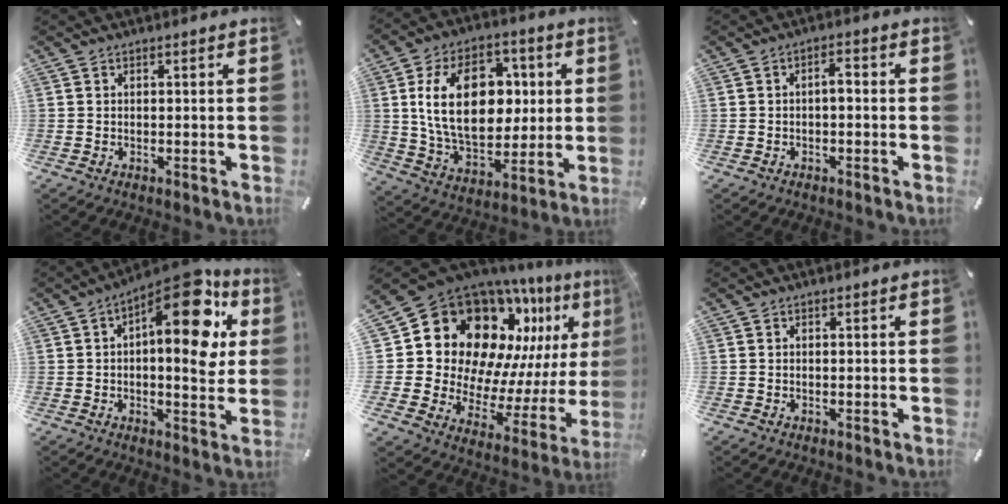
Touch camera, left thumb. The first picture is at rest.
{"total": 20.8, "force": [3.4, 14.0, 15.0], "torque": [-0.276, 0.004, 0.056]}
{"total": 2.8, "force": [-0.9, 1.2, 2.4], "torque": [-0.044, 0.013, -0.020]}
{"total": 17.3, "force": [6.9, 7.5, 14.0], "torque": [-0.171, -0.054, 0.106]}
{"total": 19.7, "force": [11.0, 13.8, 8.7], "torque": [-0.153, -0.120, 0.219]}
{"total": 0.0}